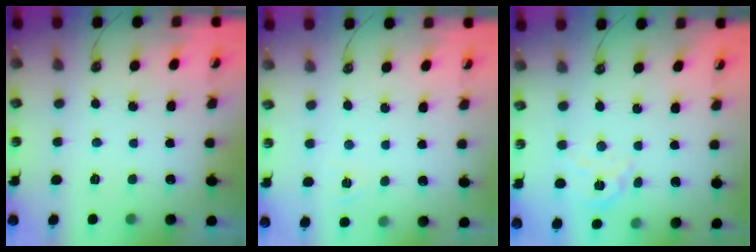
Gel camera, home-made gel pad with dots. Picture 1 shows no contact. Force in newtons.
{"total": 3.6, "press": 3.6, "slide": 0.5}
{"total": 7.0, "press": 6.9, "slide": 0.6}